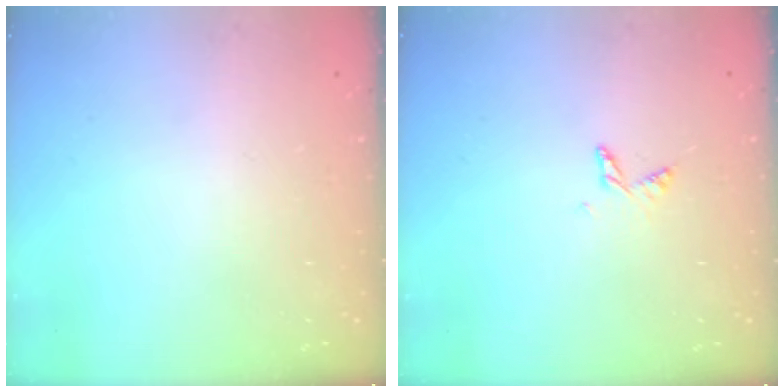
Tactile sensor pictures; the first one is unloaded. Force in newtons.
{"total": 4.6, "press": 4.6, "slide": 0.5}